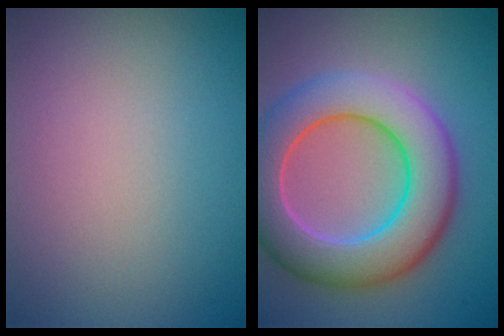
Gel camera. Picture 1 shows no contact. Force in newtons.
{"total": 9.3, "press": 9.3, "slide": 0.8}